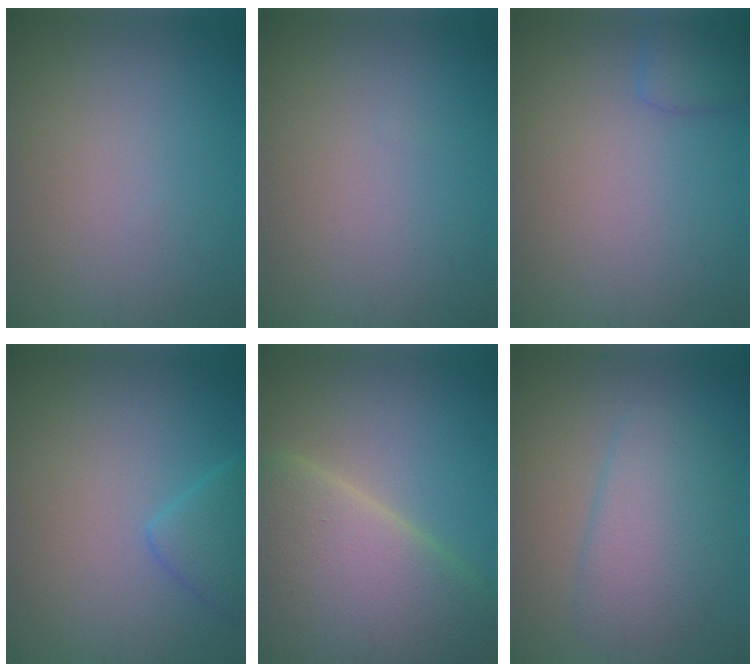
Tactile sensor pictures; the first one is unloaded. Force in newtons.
{"total": 0.0}
{"total": 1.7, "press": 1.7, "slide": 0.1}
{"total": 2.3, "press": 2.3, "slide": 0.3}
{"total": 11.1, "press": 11.1, "slide": 0.6}
{"total": 4.2, "press": 4.2, "slide": 0.2}